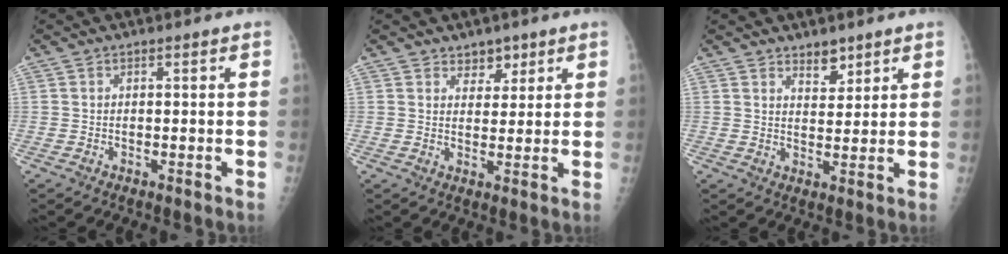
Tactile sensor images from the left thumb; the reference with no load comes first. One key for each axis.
{"total": 3.5, "fx": 2.5, "fy": 2.3, "fz": 1.0, "tx": 0.011, "ty": -0.015, "tz": 0.038}
{"total": 3.9, "fx": 2.9, "fy": 2.0, "fz": 1.6, "tx": -0.006, "ty": -0.022, "tz": 0.049}